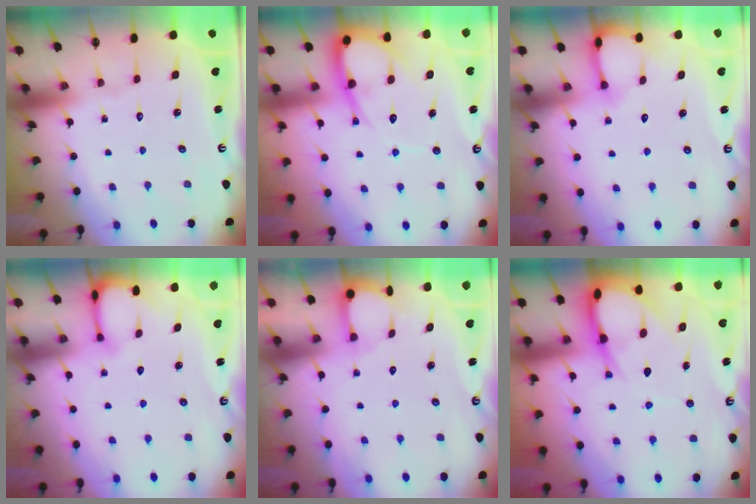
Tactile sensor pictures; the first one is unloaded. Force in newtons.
{"total": 10.4, "press": 10.4, "slide": 1.1}
{"total": 4.7, "press": 4.7, "slide": 0.5}
{"total": 3.8, "press": 3.8, "slide": 0.4}
{"total": 2.0, "press": 2.0, "slide": 0.2}
{"total": 9.8, "press": 9.8, "slide": 1.1}